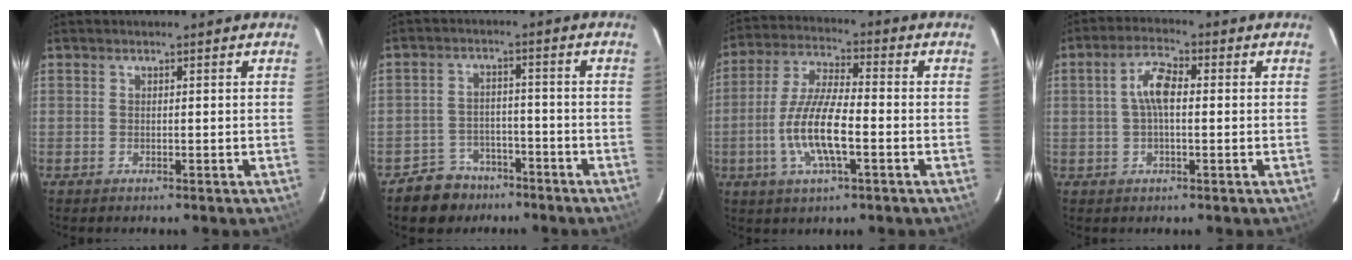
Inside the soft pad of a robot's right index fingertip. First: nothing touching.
{"total": 7.4, "force": [-5.4, 4.9, 0.8], "torque": [-0.034, 0.024, -0.077]}
{"total": 11.9, "force": [-3.5, 3.1, 10.9], "torque": [-0.226, -0.003, -0.069]}
{"total": 5.3, "force": [0.2, 2.2, 4.8], "torque": [-0.097, 0.015, 0.001]}